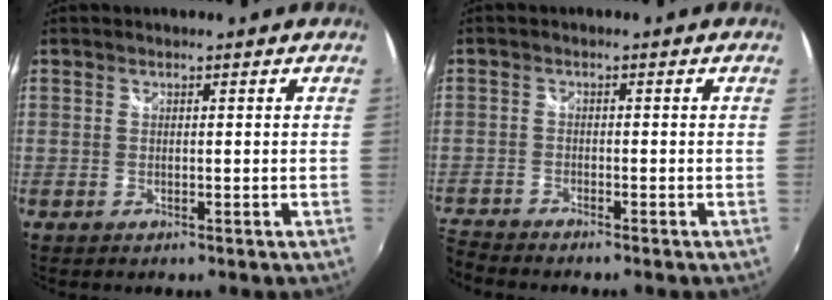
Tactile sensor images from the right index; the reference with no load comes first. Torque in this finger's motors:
{"motor_torque": [0.13, -0.12, 0.05, 0.01]}